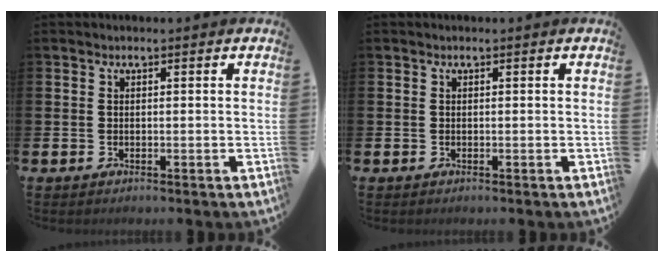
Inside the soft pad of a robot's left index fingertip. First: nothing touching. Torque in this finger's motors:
{"motor_torque": [-0.01, 0.01, 0.00, -0.01]}